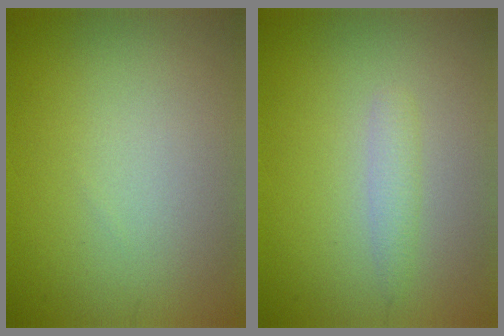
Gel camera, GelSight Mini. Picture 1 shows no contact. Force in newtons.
{"total": 1.4, "press": 1.4, "slide": 0.1}